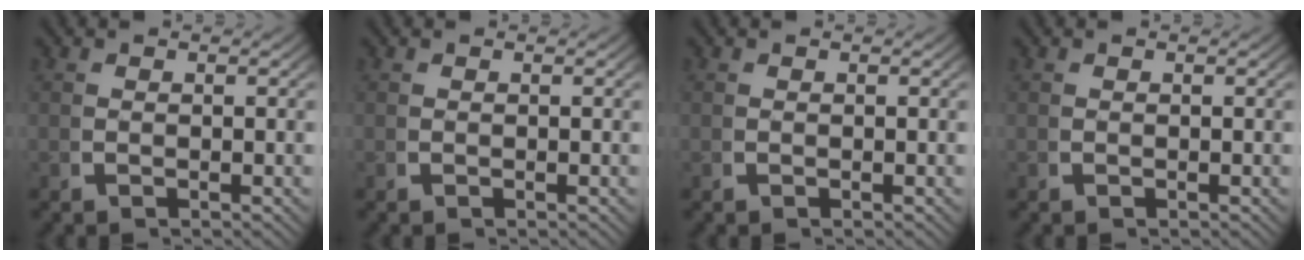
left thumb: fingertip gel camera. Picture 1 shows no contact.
{"total": 0.0}
{"total": 0.0}
{"total": 0.0}